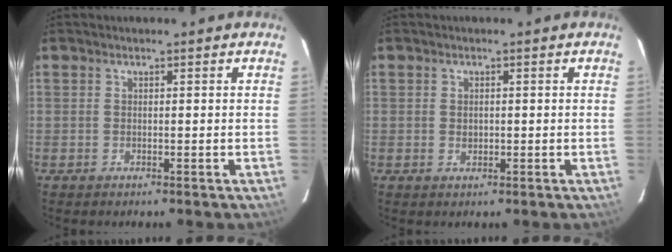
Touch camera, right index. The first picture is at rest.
{"total": 1.3, "force": [0.0, 1.0, 0.7], "torque": [-0.010, 0.001, 0.001]}